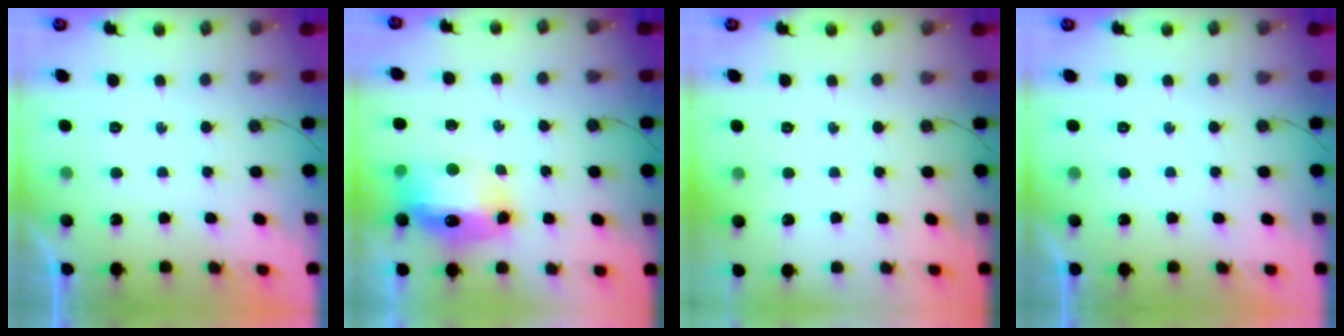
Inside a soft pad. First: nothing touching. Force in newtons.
{"total": 13.6, "press": 13.5, "slide": 1.3}
{"total": 0.0}
{"total": 0.0}